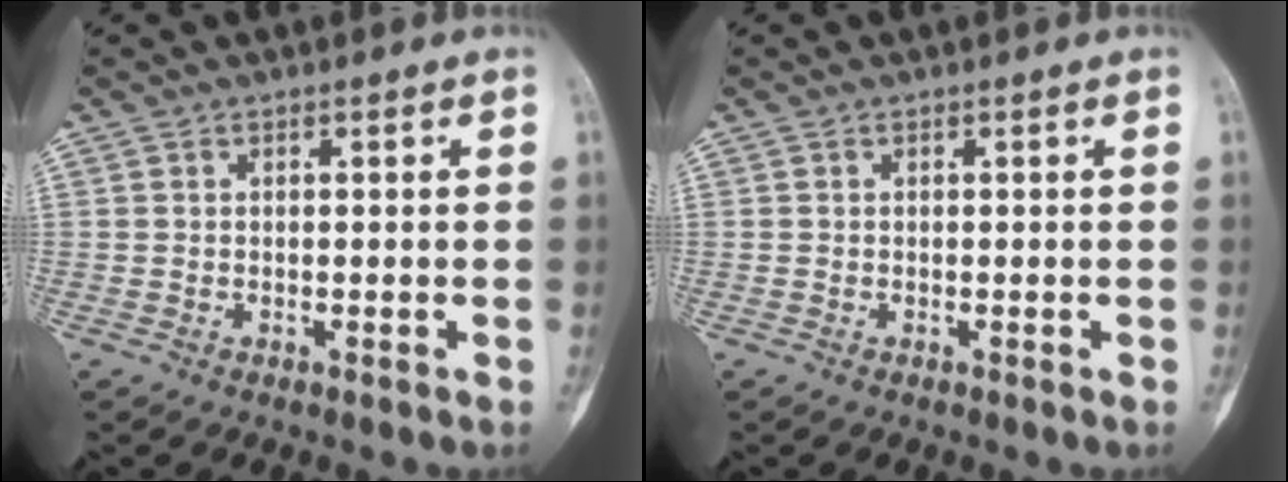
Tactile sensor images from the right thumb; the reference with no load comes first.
{"total": 0.0}